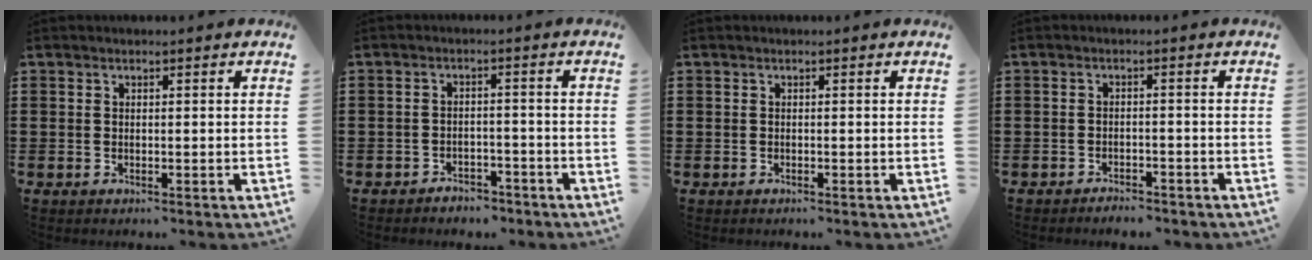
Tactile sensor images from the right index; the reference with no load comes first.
{"total": 2.7, "force": [-2.6, 0.7, 0.1], "torque": [-0.009, 0.002, -0.055]}
{"total": 0.0}
{"total": 2.0, "force": [-2.0, 0.3, 0.0], "torque": [-0.008, 0.000, -0.043]}